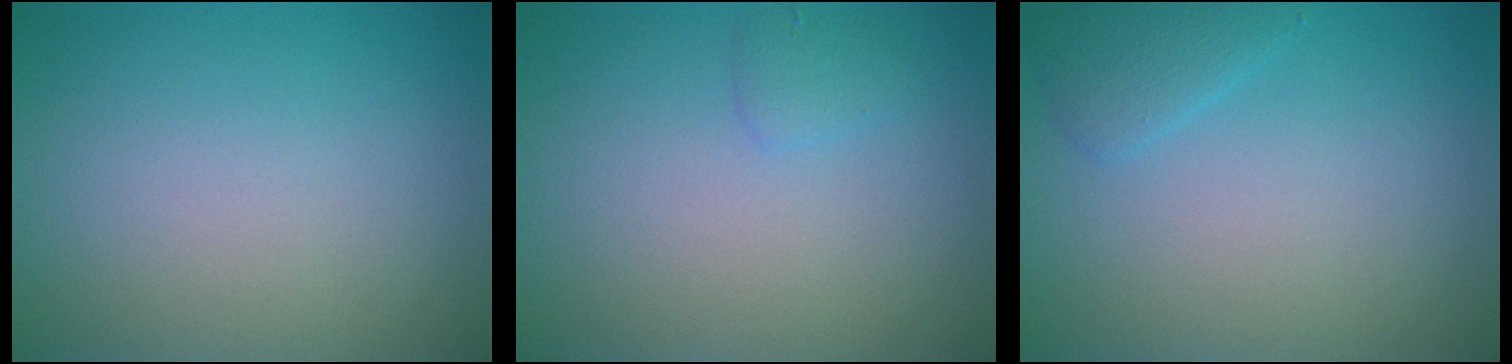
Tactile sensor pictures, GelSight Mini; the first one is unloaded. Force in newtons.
{"total": 1.1, "press": 1.1, "slide": 0.1}
{"total": 1.7, "press": 1.7, "slide": 0.1}